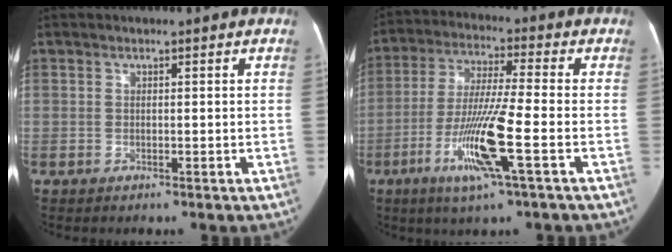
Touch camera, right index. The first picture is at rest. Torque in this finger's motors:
{"motor_torque": [1.23, -0.91, 0.35, 0.16]}